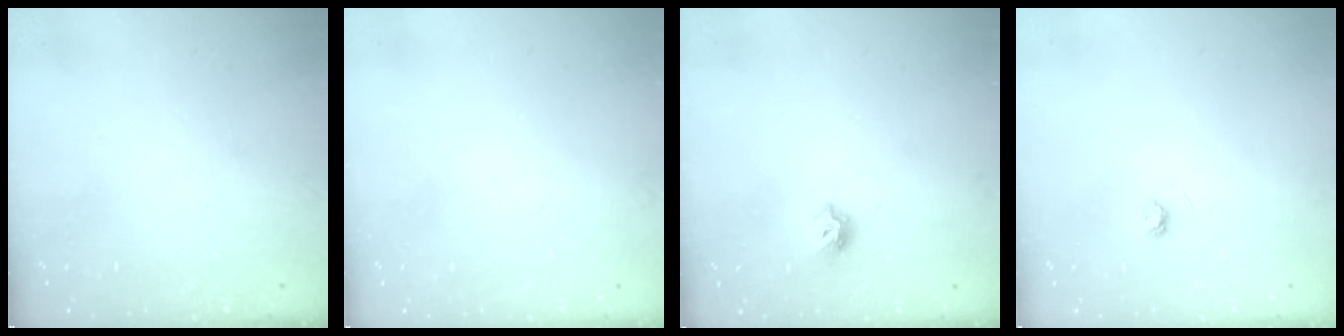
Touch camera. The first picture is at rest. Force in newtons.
{"total": 0.8, "press": 0.8, "slide": 0.0}
{"total": 6.7, "press": 6.6, "slide": 1.1}
{"total": 2.6, "press": 2.6, "slide": 0.3}